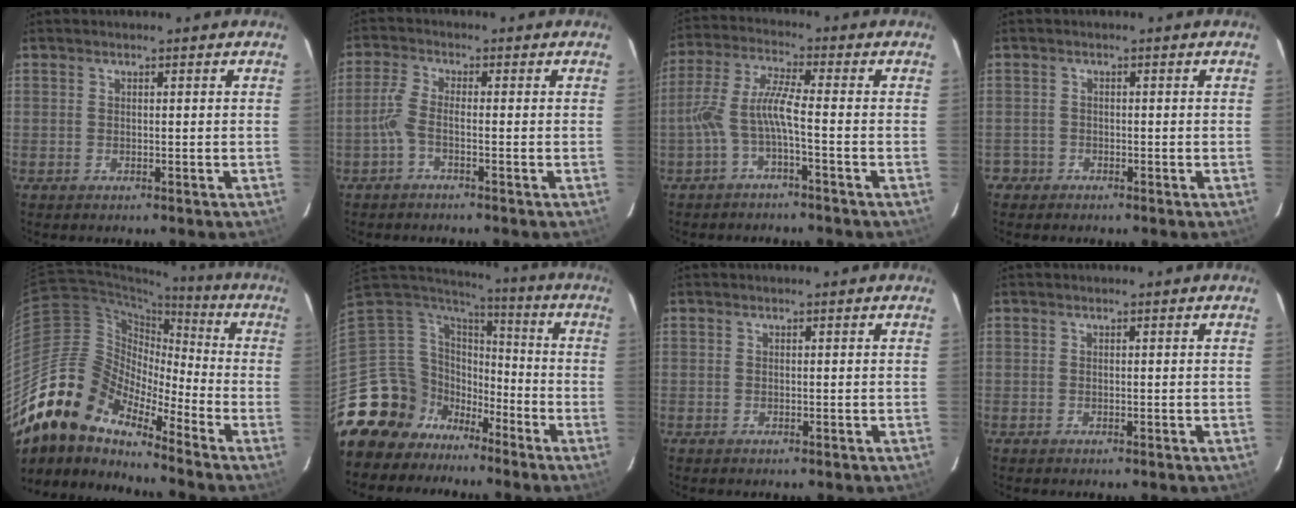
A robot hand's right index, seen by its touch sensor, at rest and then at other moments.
{"total": 3.0, "force": [-1.4, 0.5, 2.5], "torque": [-0.066, 0.005, -0.032]}
{"total": 6.7, "force": [-2.7, 0.3, 6.1], "torque": [-0.144, 0.009, -0.050]}
{"total": 2.0, "force": [-1.2, 1.6, -0.2], "torque": [-0.001, 0.010, -0.022]}
{"total": 17.6, "force": [-14.3, 6.8, 7.6], "torque": [-0.135, 0.001, -0.282]}
{"total": 15.4, "force": [-10.2, 11.0, 3.2], "torque": [-0.101, 0.035, -0.181]}
{"total": 0.0}
{"total": 0.0}